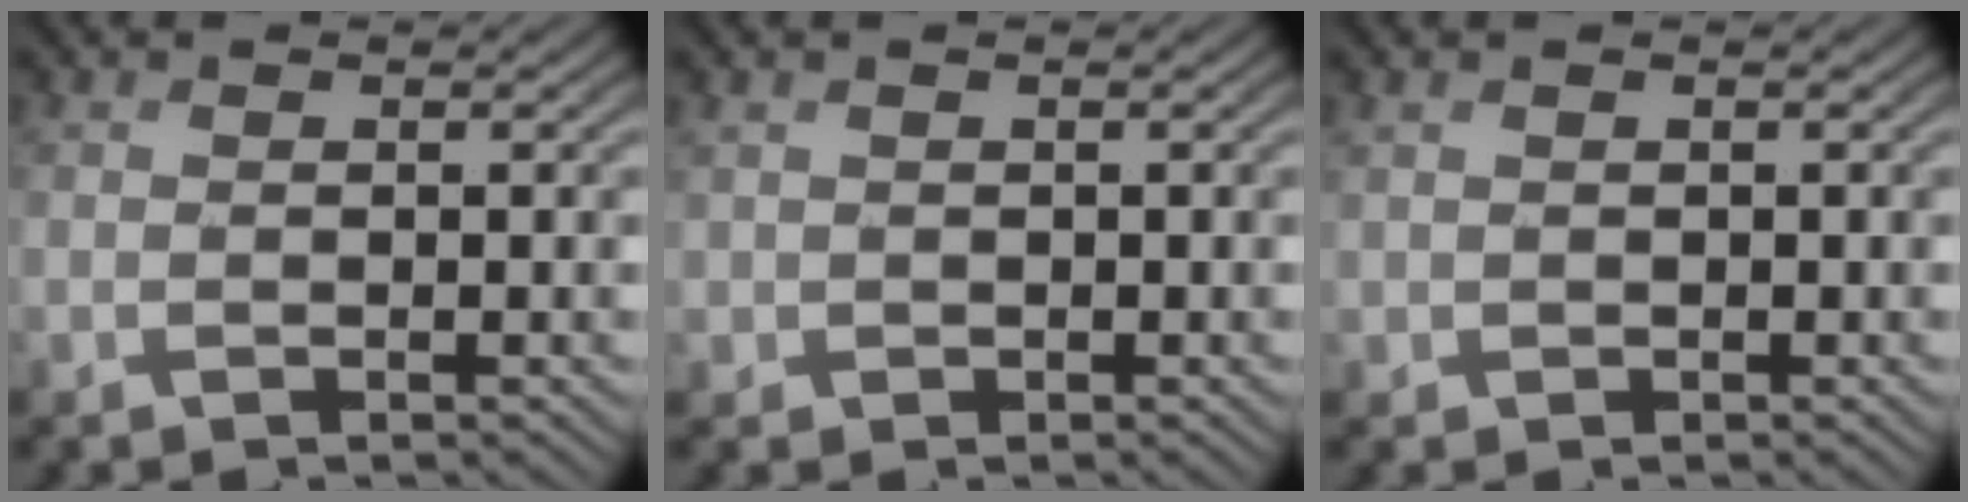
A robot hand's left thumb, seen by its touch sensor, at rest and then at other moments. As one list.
[{"total": 1.5, "force": [0.5, 1.4, 0.1], "torque": [-0.009, -0.004, 0.008]}, {"total": 1.1, "force": [0.6, 0.9, 0.2], "torque": [-0.009, -0.001, 0.013]}]